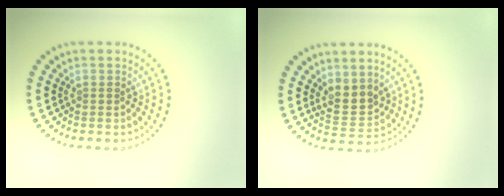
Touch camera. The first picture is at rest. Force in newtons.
{"total": 2.9, "press": 2.7, "slide": 1.2}